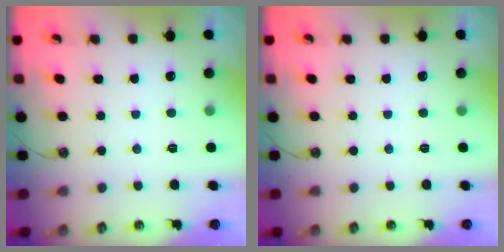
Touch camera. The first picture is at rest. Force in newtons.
{"total": 0.0}